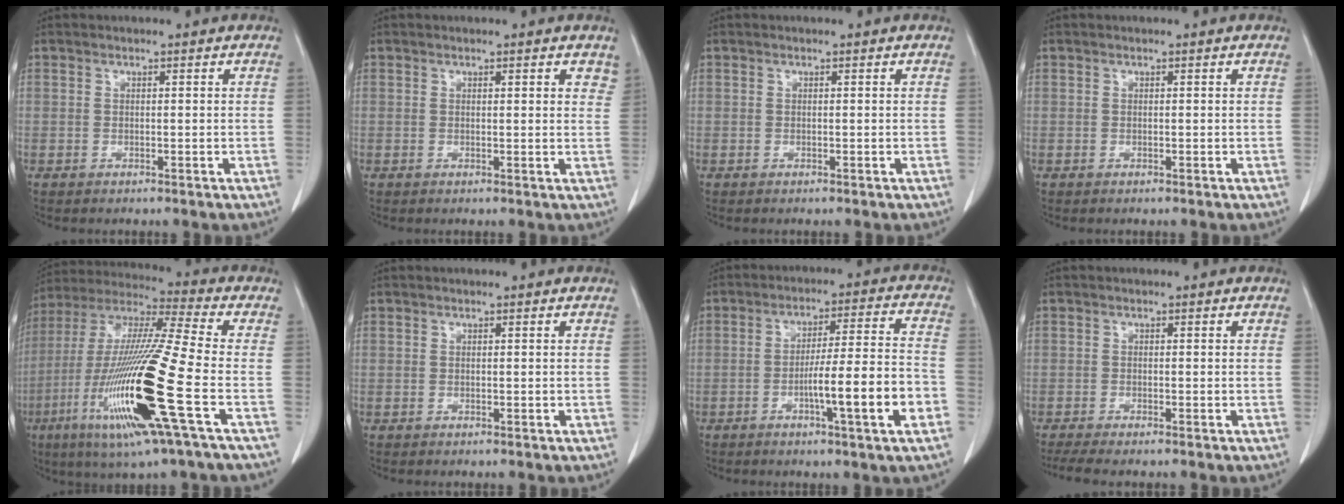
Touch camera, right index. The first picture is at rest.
{"total": 2.6, "force": [1.9, 0.8, 1.6], "torque": [-0.011, -0.002, 0.014]}
{"total": 0.0}
{"total": 0.0}
{"total": 22.4, "force": [-7.0, 0.2, 21.2], "torque": [-0.442, -0.036, -0.140]}
{"total": 0.0}
{"total": 11.9, "force": [-4.1, -0.1, 11.2], "torque": [-0.174, 0.003, -0.063]}
{"total": 4.2, "force": [-3.5, 0.1, 2.3], "torque": [-0.035, -0.010, -0.059]}